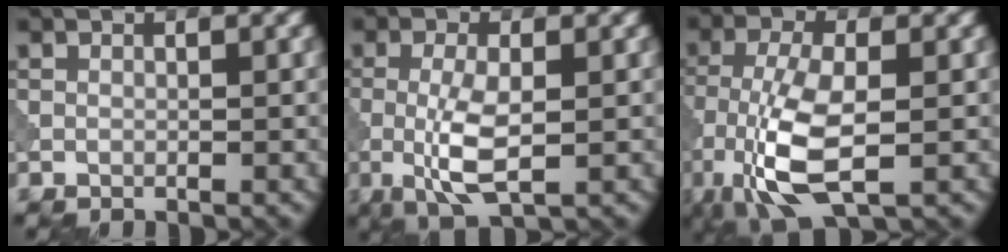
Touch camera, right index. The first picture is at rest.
{"total": 4.9, "force": [-0.8, 1.5, 4.6], "torque": [-0.102, -0.006, -0.015]}
{"total": 8.1, "force": [-2.9, 3.1, 7.0], "torque": [-0.158, -0.005, -0.059]}